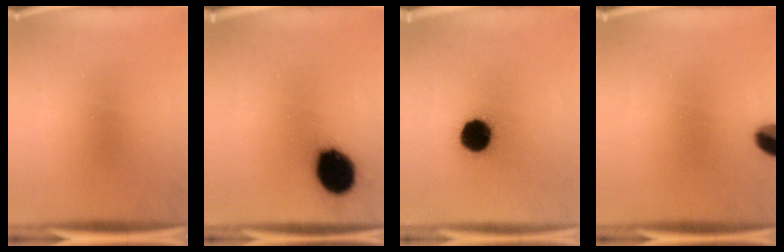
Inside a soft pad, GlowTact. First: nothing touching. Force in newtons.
{"total": 14.1}
{"total": 10.7}
{"total": 6.0}